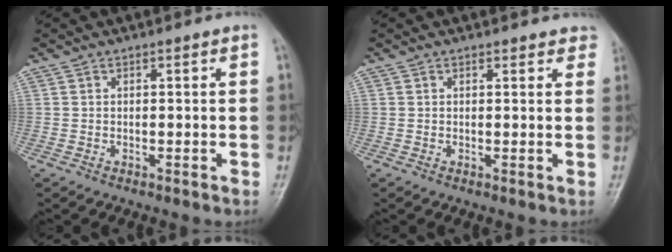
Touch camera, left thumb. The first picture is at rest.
{"total": 3.0, "force": [2.7, 1.4, 0.6], "torque": [0.024, -0.009, 0.014]}